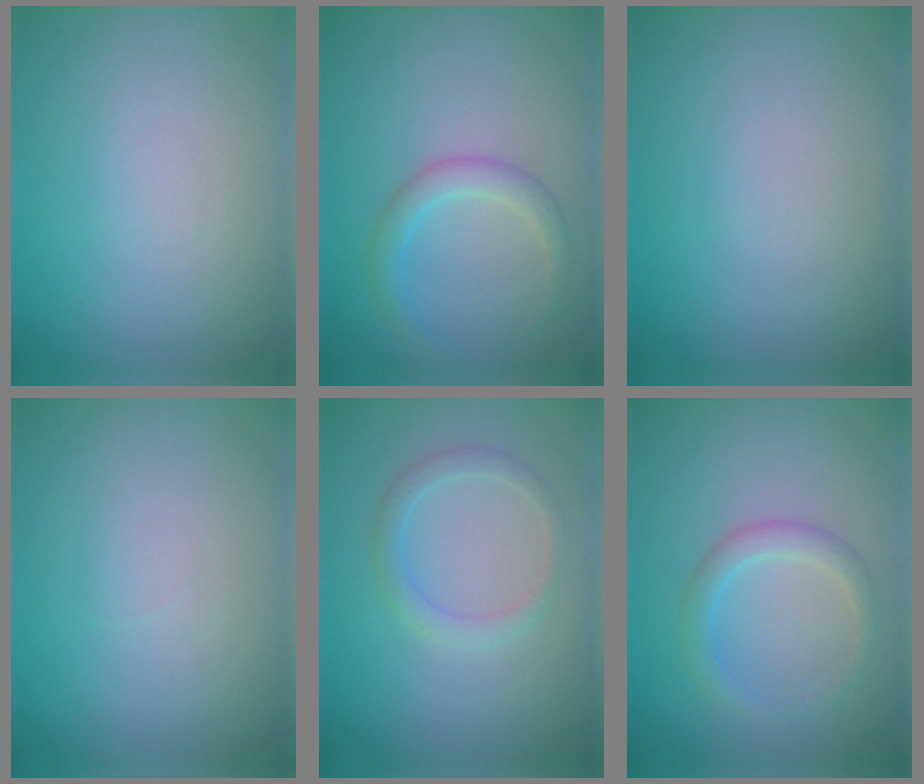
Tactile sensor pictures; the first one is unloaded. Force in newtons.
{"total": 2.4, "press": 2.4, "slide": 0.1}
{"total": 0.0}
{"total": 0.0}
{"total": 1.8, "press": 1.8, "slide": 0.1}
{"total": 2.2, "press": 2.2, "slide": 0.1}